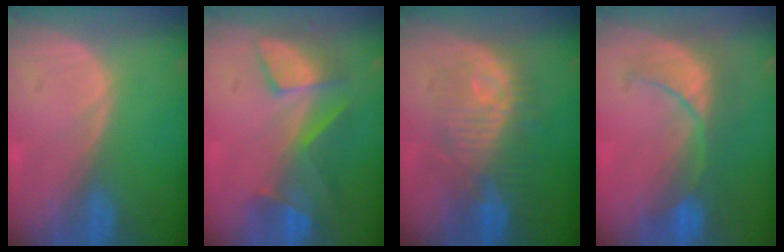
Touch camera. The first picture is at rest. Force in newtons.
{"total": 7.4, "press": 7.2, "slide": 1.7}
{"total": 9.4, "press": 9.4, "slide": 1.2}
{"total": 7.9, "press": 7.8, "slide": 1.3}